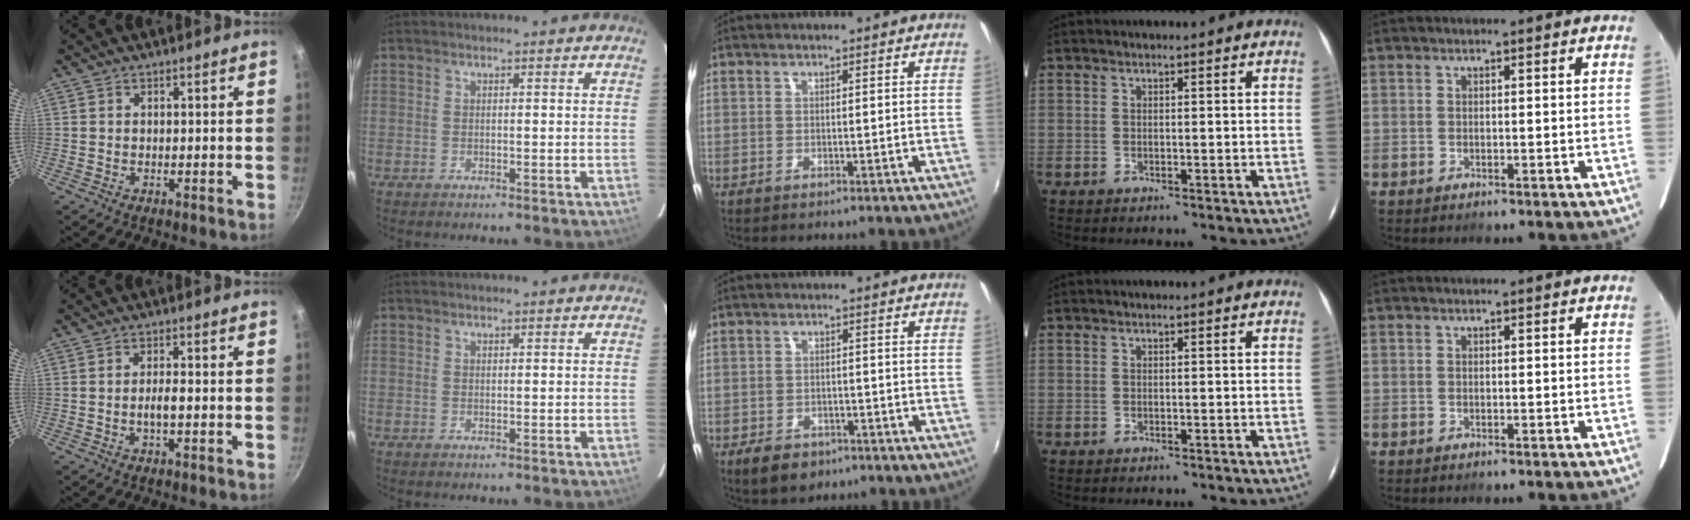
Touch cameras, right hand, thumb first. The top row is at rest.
{"thumb": {"total": 2.5, "force": [-0.5, 0.5, 2.3], "torque": [-0.046, 0.008, -0.011]}, "middle": {"total": 5.6, "force": [-3.7, 3.5, 2.5], "torque": [-0.064, -0.009, -0.053]}}